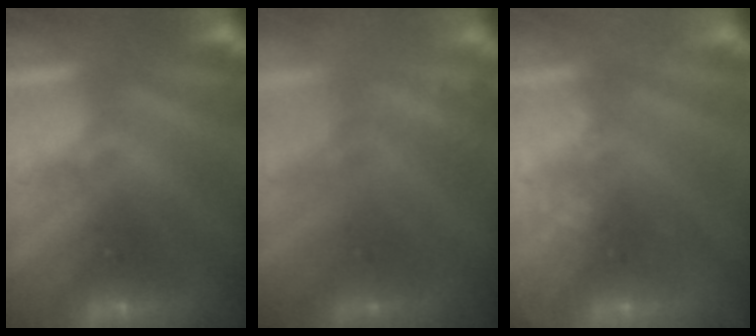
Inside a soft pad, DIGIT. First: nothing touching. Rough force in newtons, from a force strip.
{"total": 2.2}
{"total": 2.3}